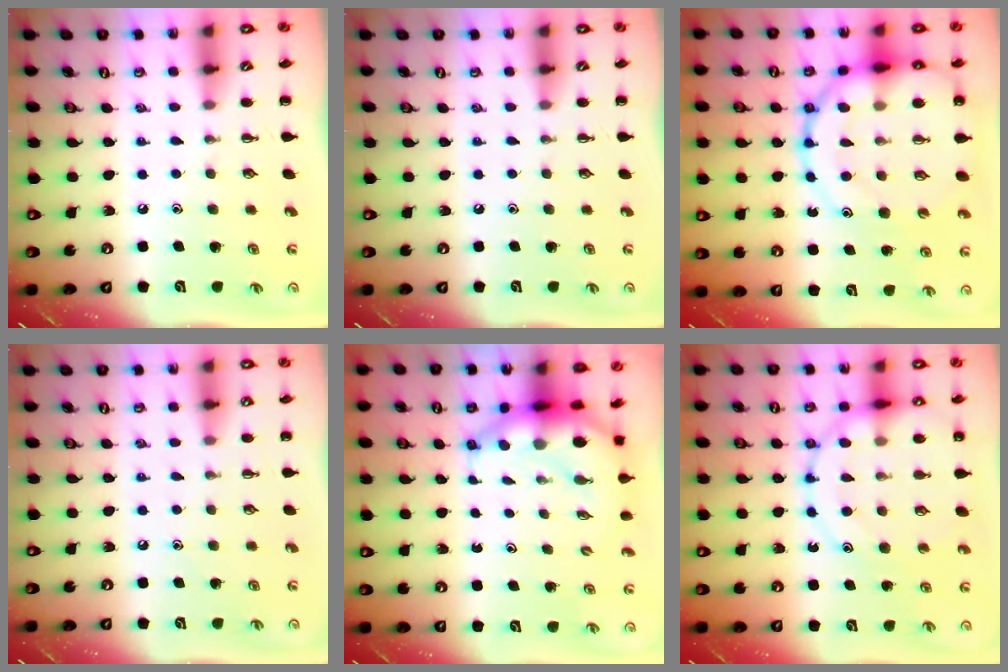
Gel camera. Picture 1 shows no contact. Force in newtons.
{"total": 0.0}
{"total": 23.2, "press": 23.0, "slide": 3.4}
{"total": 5.6, "press": 5.3, "slide": 1.9}
{"total": 6.8, "press": 6.6, "slide": 1.6}
{"total": 17.1, "press": 17.0, "slide": 2.3}